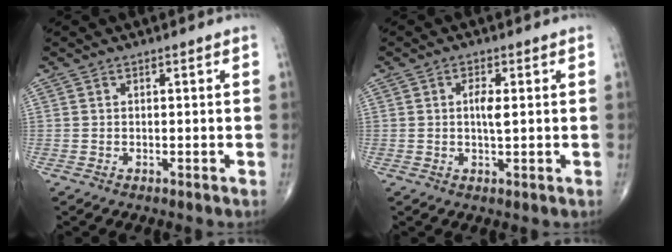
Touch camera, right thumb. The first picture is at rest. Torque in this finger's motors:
{"motor_torque": [2.52, 2.49, -0.10, -0.24, 0.02]}